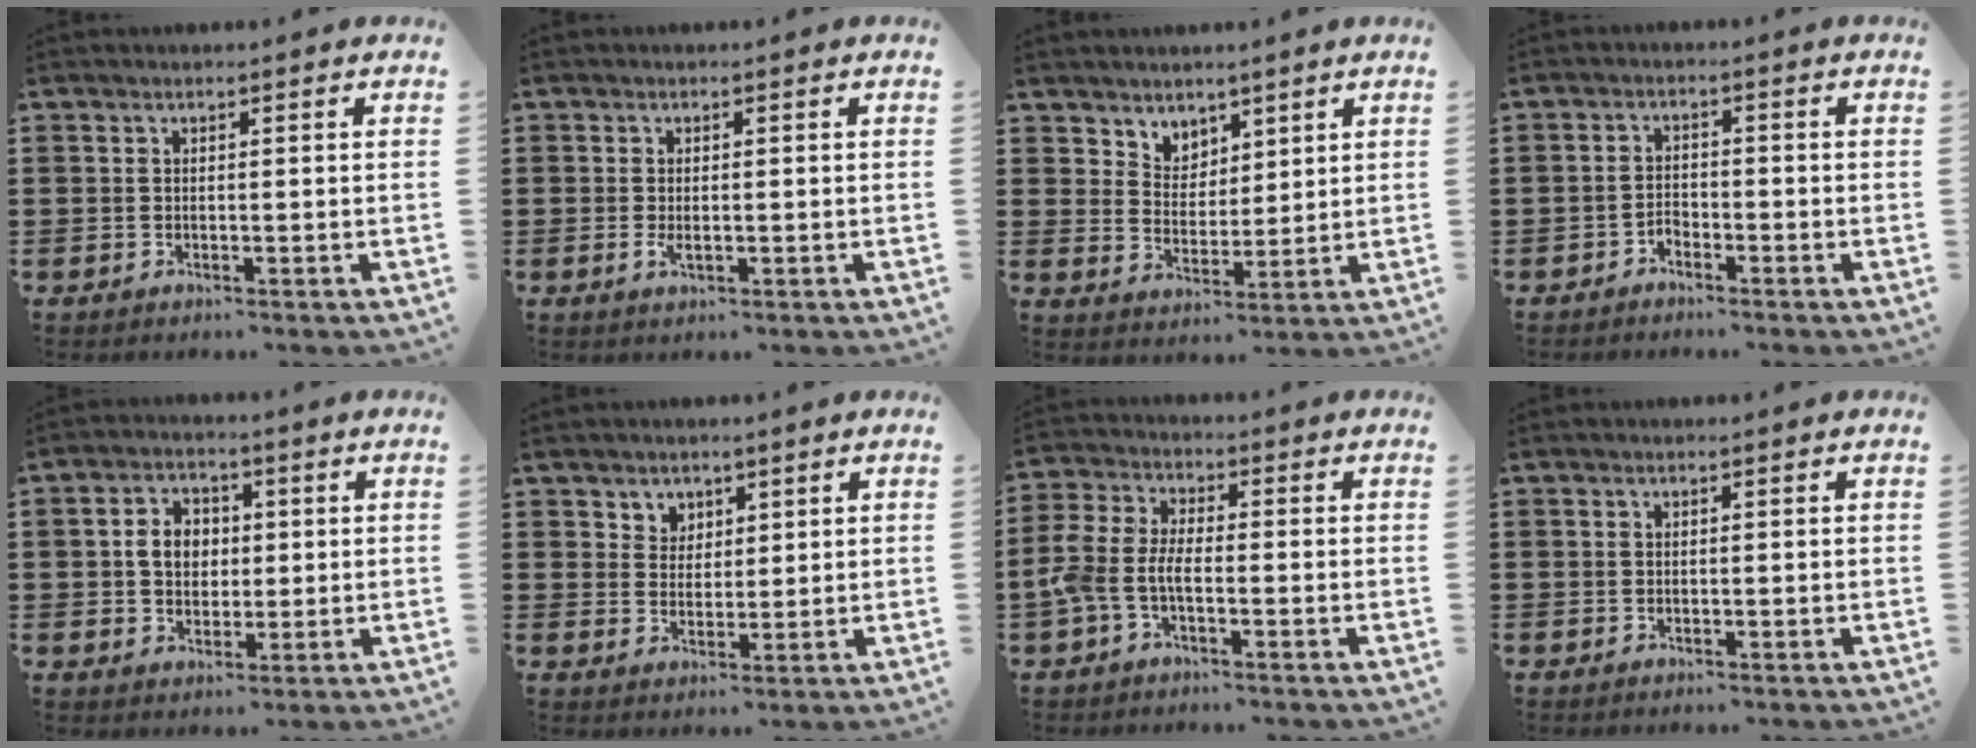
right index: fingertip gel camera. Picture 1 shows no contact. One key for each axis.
{"total": 1.3, "fx": -0.2, "fy": 0.5, "fz": 1.2, "tx": -0.029, "ty": -0.004, "tz": -0.005}
{"total": 4.6, "fx": 3.6, "fy": 2.9, "fz": -0.4, "tx": -0.014, "ty": -0.001, "tz": 0.068}
{"total": 1.7, "fx": -1.6, "fy": 0.7, "fz": 0.3, "tx": -0.012, "ty": 0.002, "tz": -0.034}
{"total": 5.0, "fx": 0.2, "fy": 4.1, "fz": 2.9, "tx": -0.061, "ty": 0.012, "tz": -0.002}
{"total": 3.5, "fx": 2.2, "fy": 2.7, "fz": 0.0, "tx": -0.015, "ty": 0.009, "tz": 0.042}
{"total": 4.8, "fx": -2.1, "fy": 2.1, "fz": 3.8, "tx": -0.109, "ty": -0.006, "tz": -0.050}
{"total": 0.0}